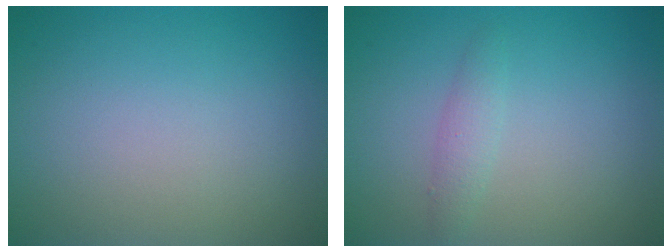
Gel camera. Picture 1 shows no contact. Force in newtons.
{"total": 1.4, "press": 1.4, "slide": 0.0}